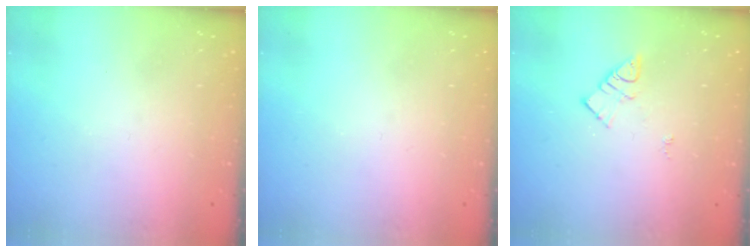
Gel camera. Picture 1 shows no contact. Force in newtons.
{"total": 0.0}
{"total": 6.6, "press": 6.6, "slide": 0.7}